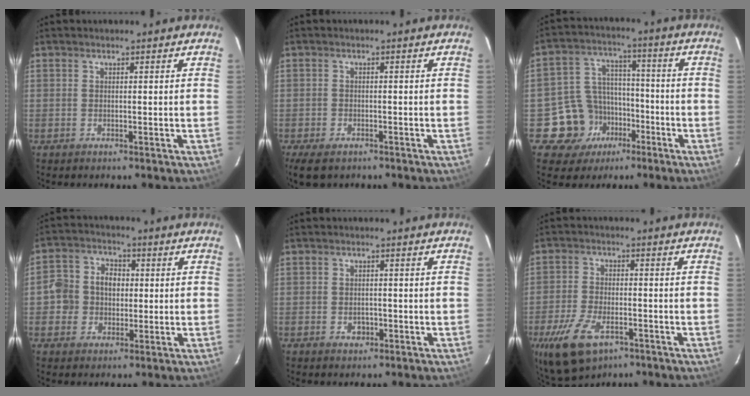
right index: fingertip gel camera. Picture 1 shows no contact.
{"total": 5.7, "force": [-4.0, 2.8, 2.9], "torque": [-0.073, -0.018, -0.070]}
{"total": 11.1, "force": [-5.8, 9.3, 1.9], "torque": [-0.055, 0.041, -0.081]}
{"total": 7.5, "force": [-0.7, 6.9, 2.8], "torque": [-0.057, 0.023, -0.015]}
{"total": 2.3, "force": [-1.0, 1.7, 1.1], "torque": [-0.018, 0.002, -0.011]}
{"total": 11.9, "force": [-6.5, 6.2, 7.9], "torque": [-0.181, -0.021, -0.115]}